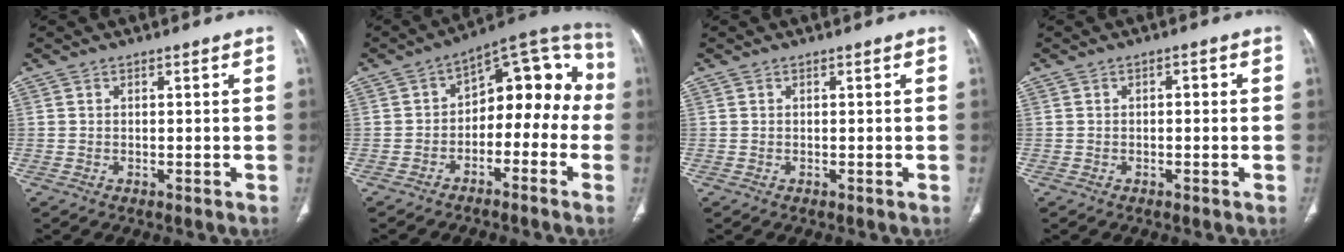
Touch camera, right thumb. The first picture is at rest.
{"total": 15.0, "force": [-2.8, 9.4, 11.3], "torque": [-0.097, 0.079, -0.047]}
{"total": 0.0}
{"total": 1.3, "force": [0.0, 0.8, 1.0], "torque": [-0.010, 0.004, -0.004]}